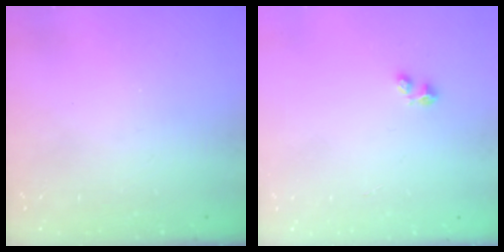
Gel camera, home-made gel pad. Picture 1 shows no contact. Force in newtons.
{"total": 2.5, "press": 2.5, "slide": 0.4}